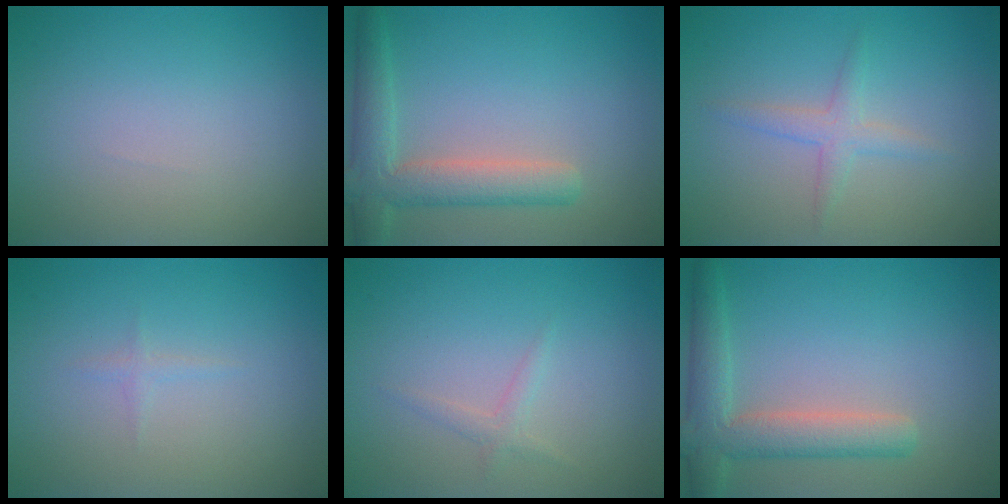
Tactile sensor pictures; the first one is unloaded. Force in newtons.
{"total": 4.6, "press": 4.6, "slide": 0.5}
{"total": 1.8, "press": 1.8, "slide": 0.1}
{"total": 0.6, "press": 0.6, "slide": 0.1}
{"total": 1.1, "press": 1.1, "slide": 0.0}
{"total": 4.6, "press": 4.6, "slide": 0.5}